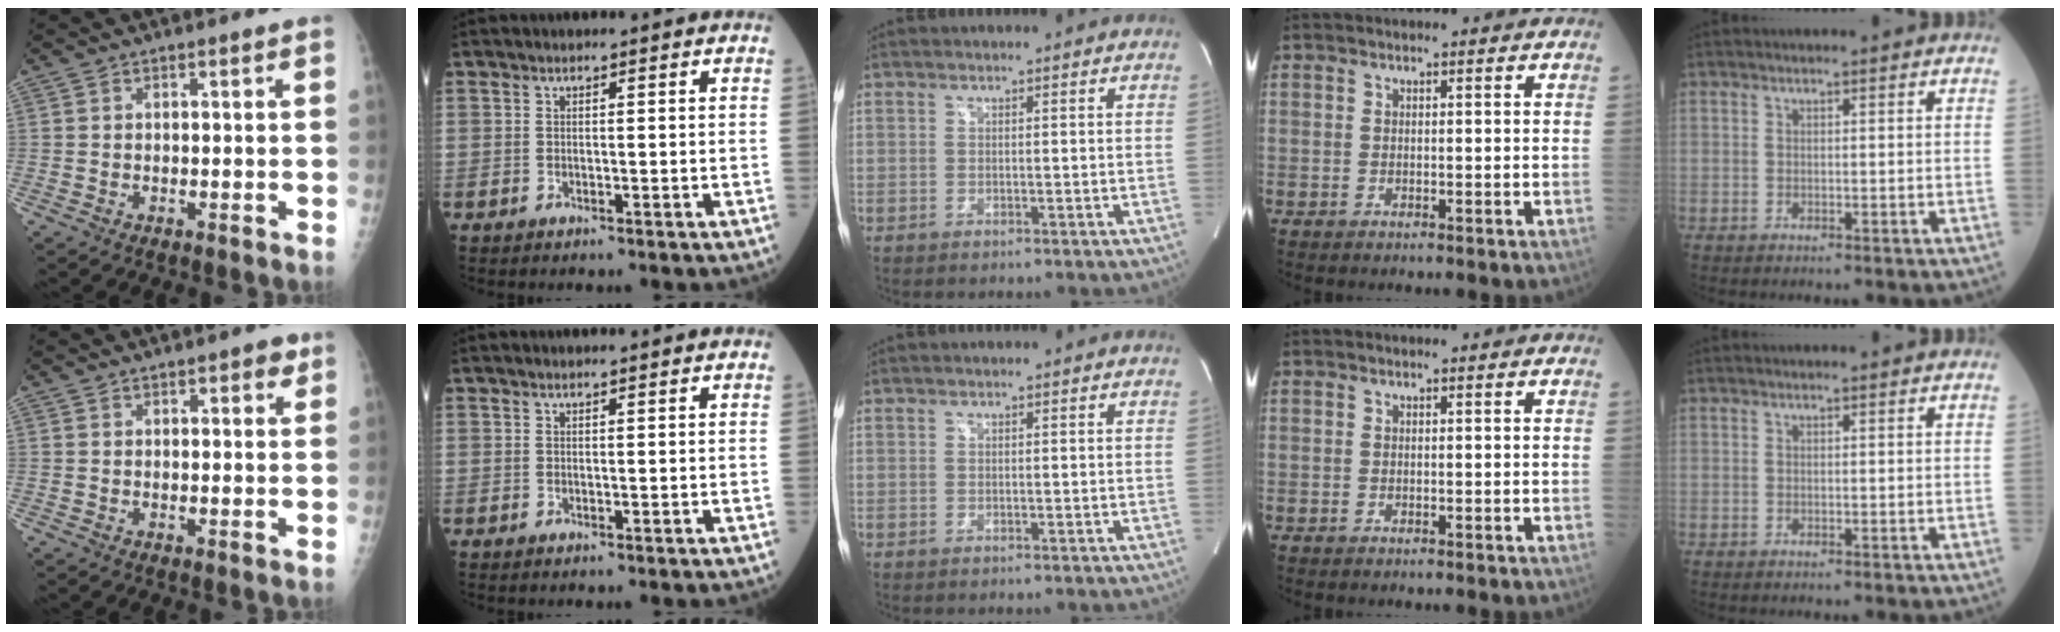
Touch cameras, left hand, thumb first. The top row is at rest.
{"thumb": {"total": 3.2, "force": [2.0, 1.2, 2.1], "torque": [-0.016, -0.007, 0.023]}, "index": {"total": 1.8, "force": [1.7, 0.1, 0.6], "torque": [-0.009, 0.013, 0.024]}}